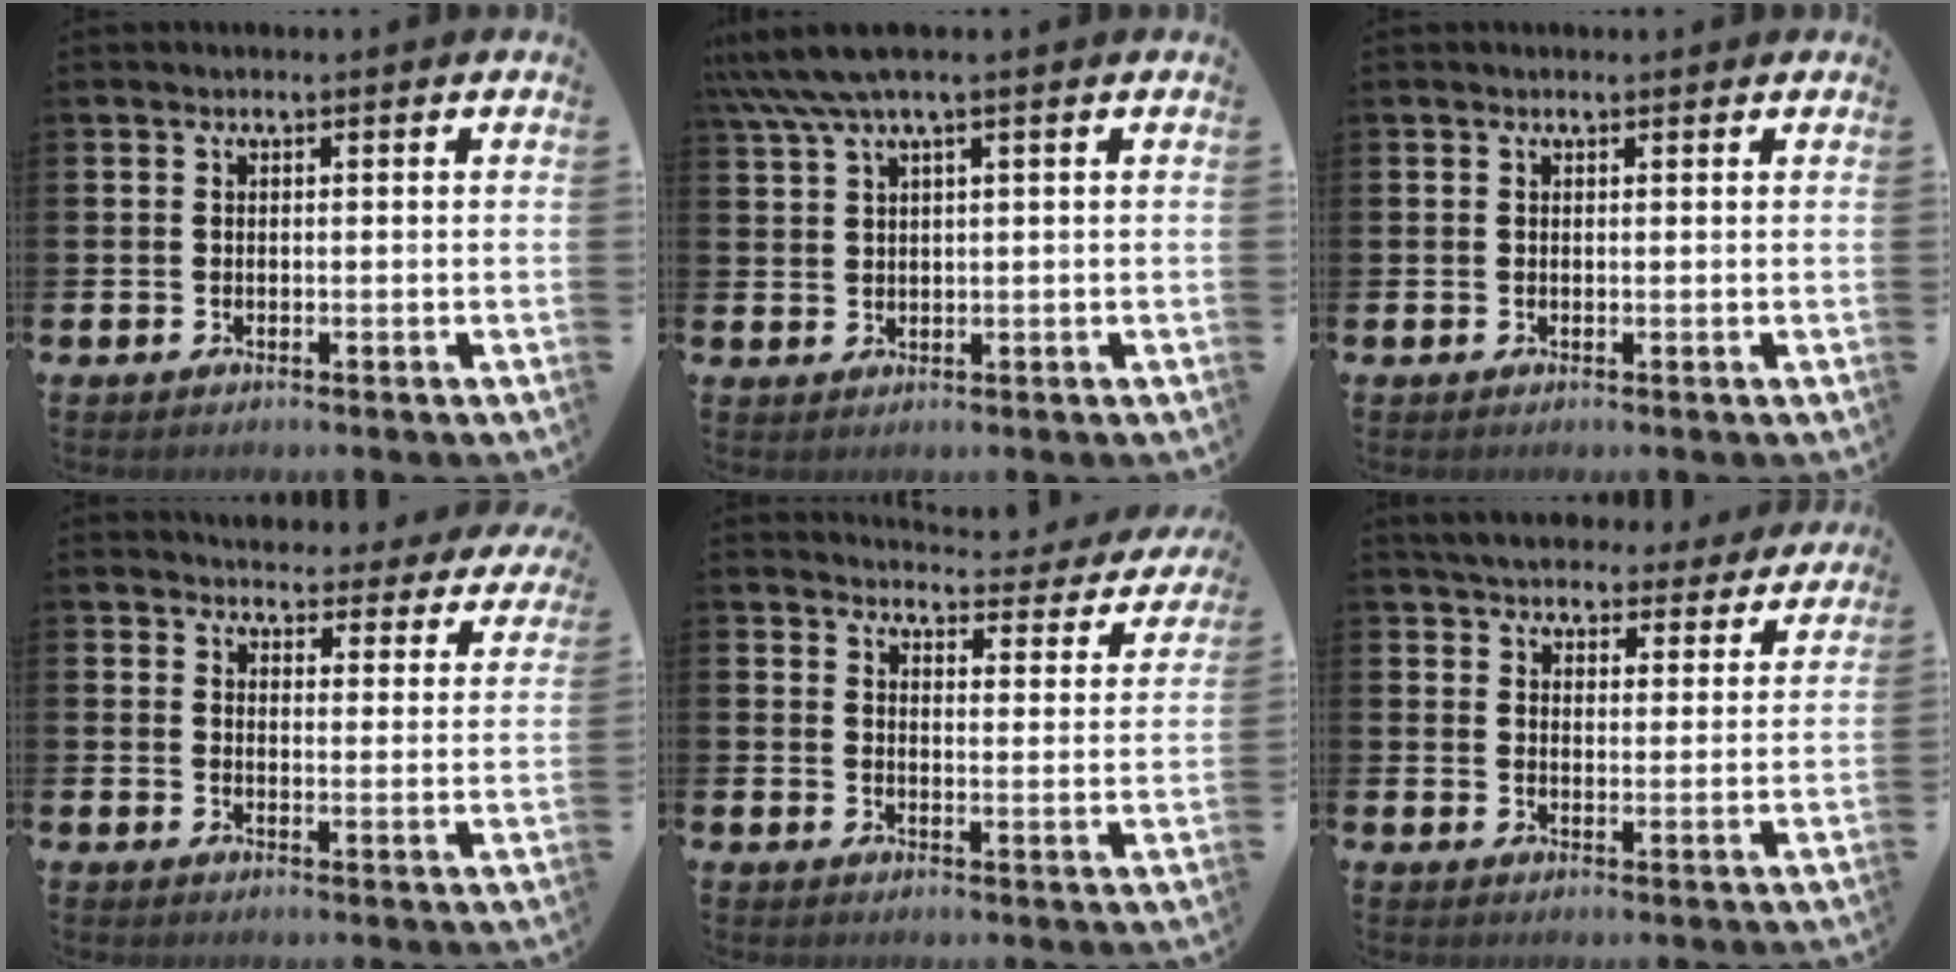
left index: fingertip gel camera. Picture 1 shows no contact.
{"total": 4.0, "force": [2.7, 0.3, 3.0], "torque": [-0.066, -0.001, 0.050]}
{"total": 0.0}
{"total": 4.1, "force": [4.0, 1.0, 0.1], "torque": [-0.010, -0.035, 0.067]}
{"total": 3.4, "force": [3.4, 0.5, 0.4], "torque": [-0.013, -0.032, 0.052]}
{"total": 5.6, "force": [5.4, 1.3, 0.6], "torque": [-0.031, -0.035, 0.096]}